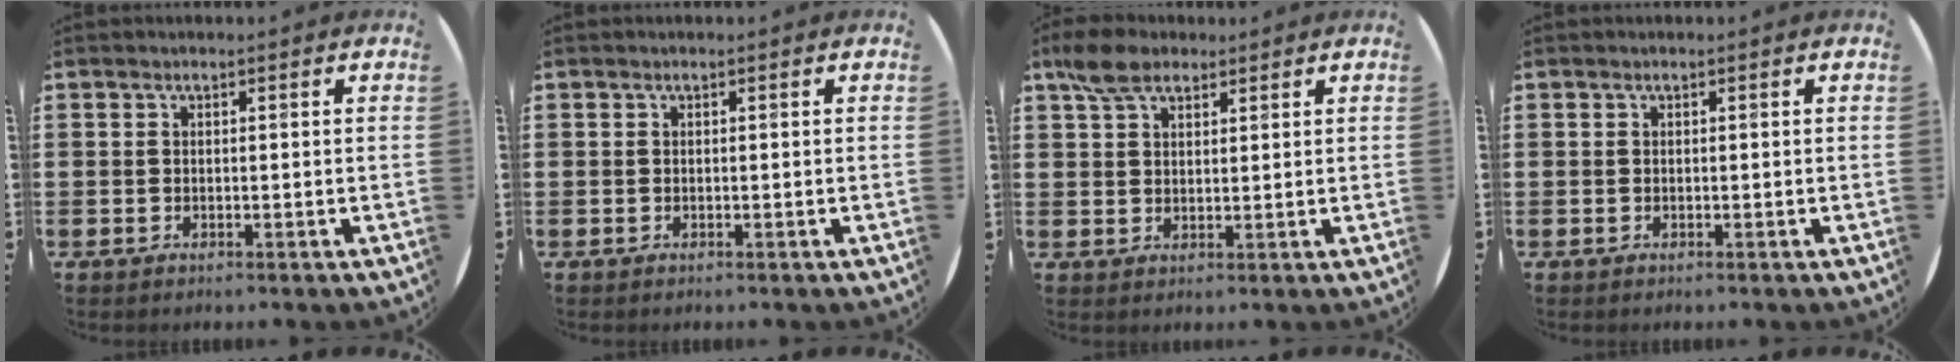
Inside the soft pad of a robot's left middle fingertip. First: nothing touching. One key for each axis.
{"total": 0.0}
{"total": 5.2, "fx": 3.9, "fy": 2.7, "fz": 2.2, "tx": -0.045, "ty": 0.004, "tz": 0.072}
{"total": 0.0}